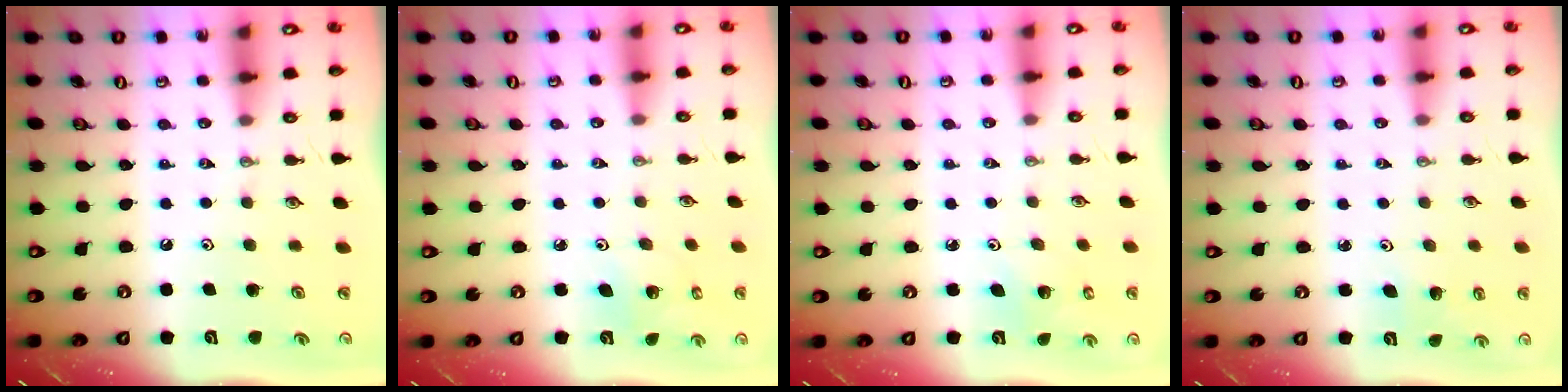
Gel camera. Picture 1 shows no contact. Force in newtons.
{"total": 3.2, "press": 3.2, "slide": 0.2}
{"total": 2.4, "press": 2.4, "slide": 0.2}
{"total": 2.6, "press": 2.5, "slide": 0.9}